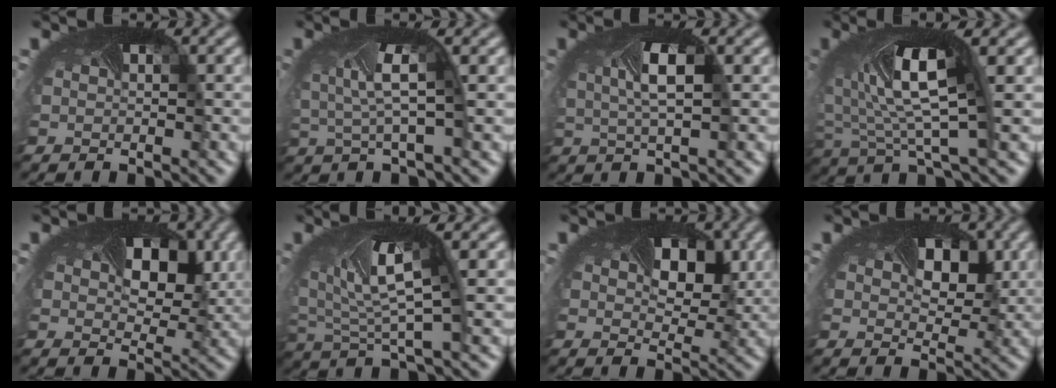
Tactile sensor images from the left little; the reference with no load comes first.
{"total": 3.4, "force": [0.4, 0.9, 3.3], "torque": [-0.092, -0.004, 0.007]}
{"total": 3.5, "force": [0.4, 1.3, 3.2], "torque": [-0.080, 0.001, 0.007]}
{"total": 7.1, "force": [1.2, 2.7, 6.5], "torque": [-0.148, -0.008, 0.019]}
{"total": 4.7, "force": [1.3, 3.3, 3.1], "torque": [-0.060, -0.007, 0.016]}
{"total": 5.0, "force": [1.7, 1.6, 4.4], "torque": [-0.106, 0.001, 0.031]}
{"total": 4.1, "force": [1.1, 3.0, 2.6], "torque": [-0.052, -0.007, 0.014]}
{"total": 3.4, "force": [0.9, 2.5, 2.1], "torque": [-0.041, -0.007, 0.012]}